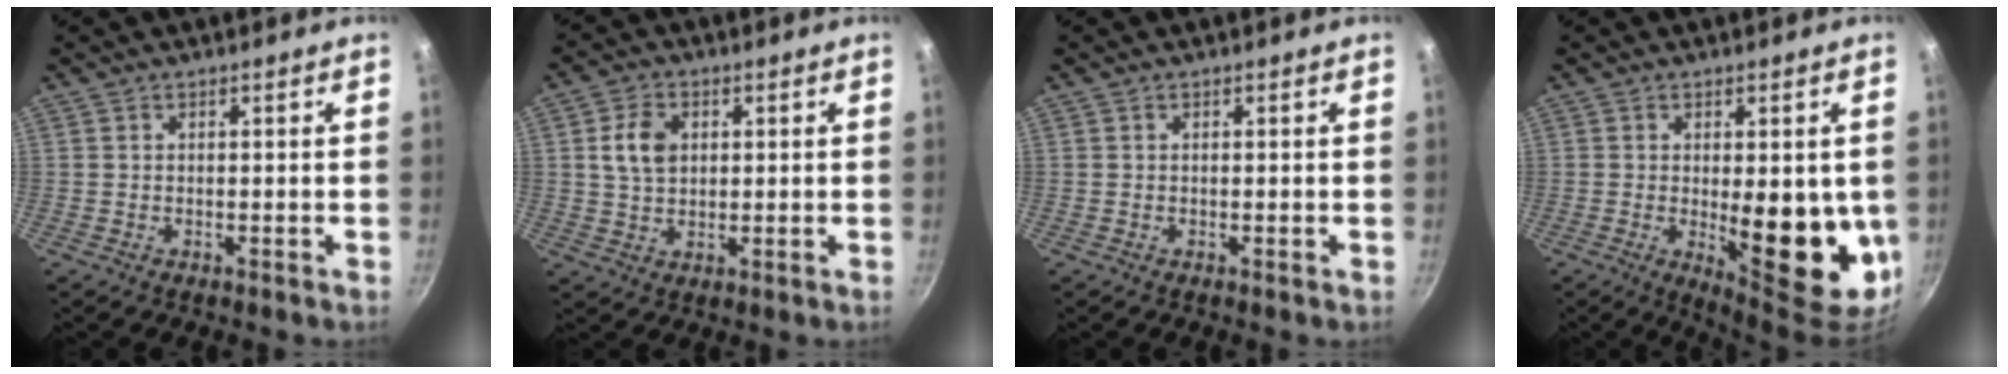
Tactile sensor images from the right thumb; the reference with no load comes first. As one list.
[{"total": 6.5, "force": [1.4, 4.7, 4.2], "torque": [-0.065, 0.003, 0.025]}, {"total": 0.0}, {"total": 15.5, "force": [-1.5, 6.1, 14.2], "torque": [-0.162, -0.022, -0.006]}]